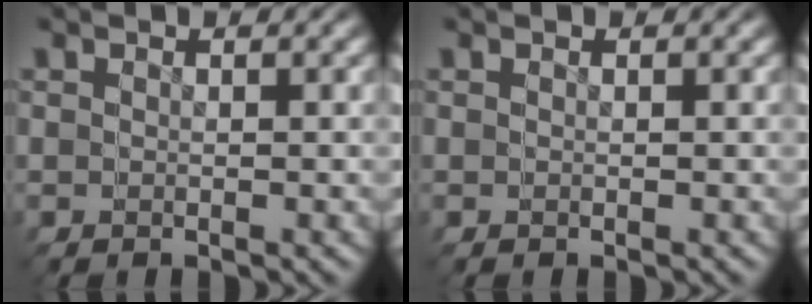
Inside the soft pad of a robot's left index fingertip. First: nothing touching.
{"total": 0.0}